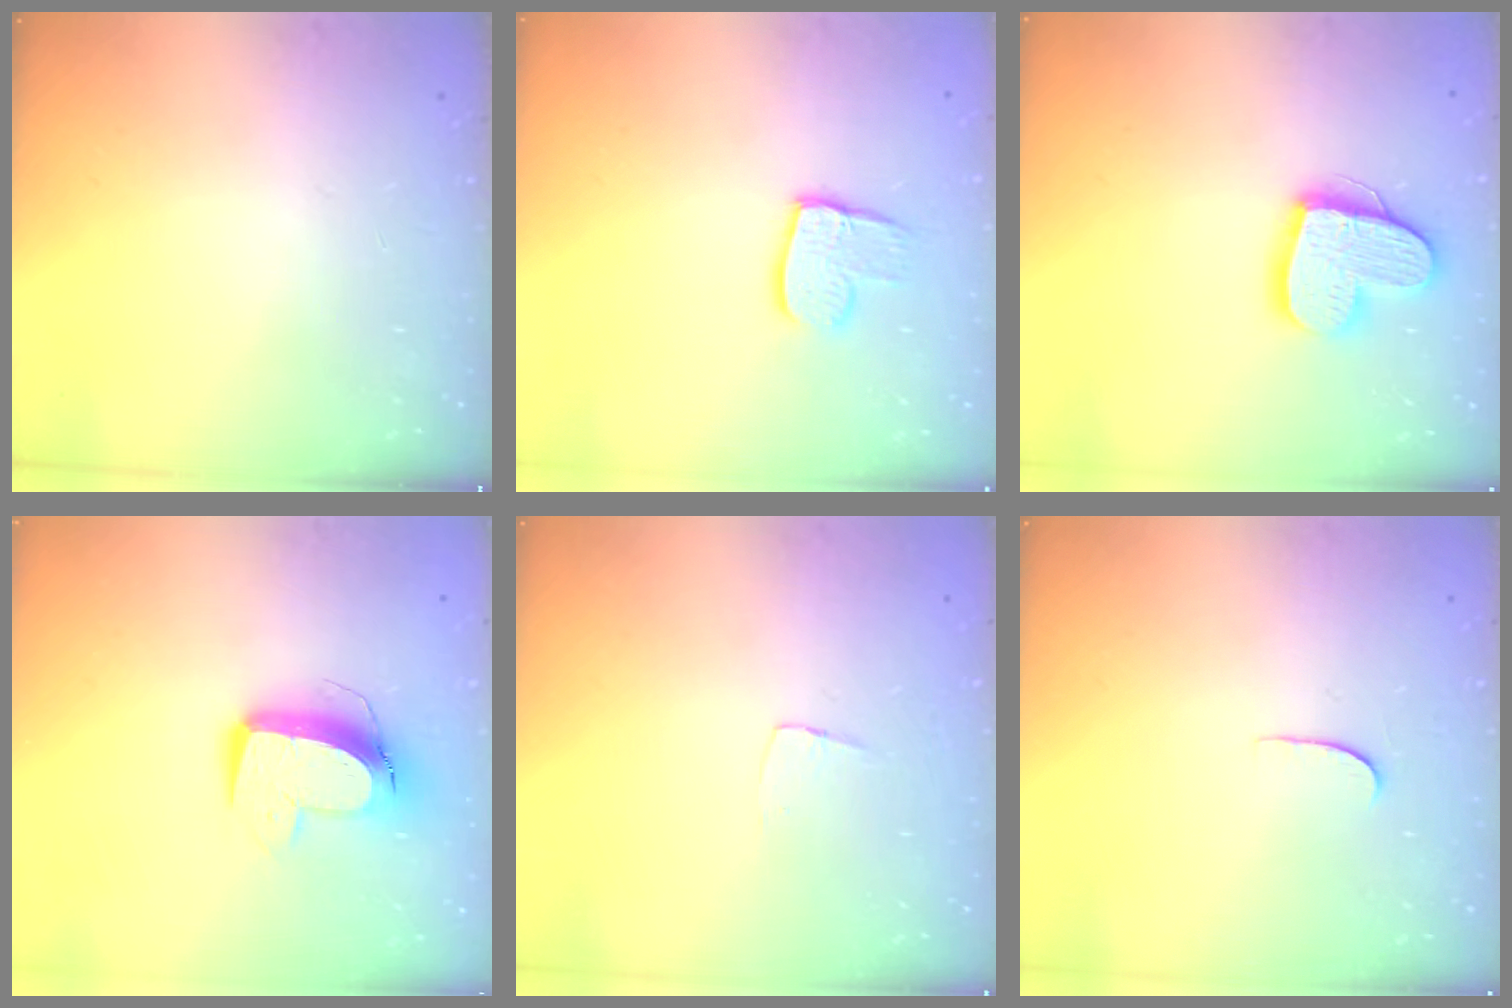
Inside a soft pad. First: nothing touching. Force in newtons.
{"total": 9.5, "press": 9.4, "slide": 0.8}
{"total": 15.0, "press": 15.0, "slide": 1.1}
{"total": 11.1, "press": 11.1, "slide": 0.9}
{"total": 3.3, "press": 3.3, "slide": 0.2}
{"total": 4.3, "press": 4.3, "slide": 0.2}